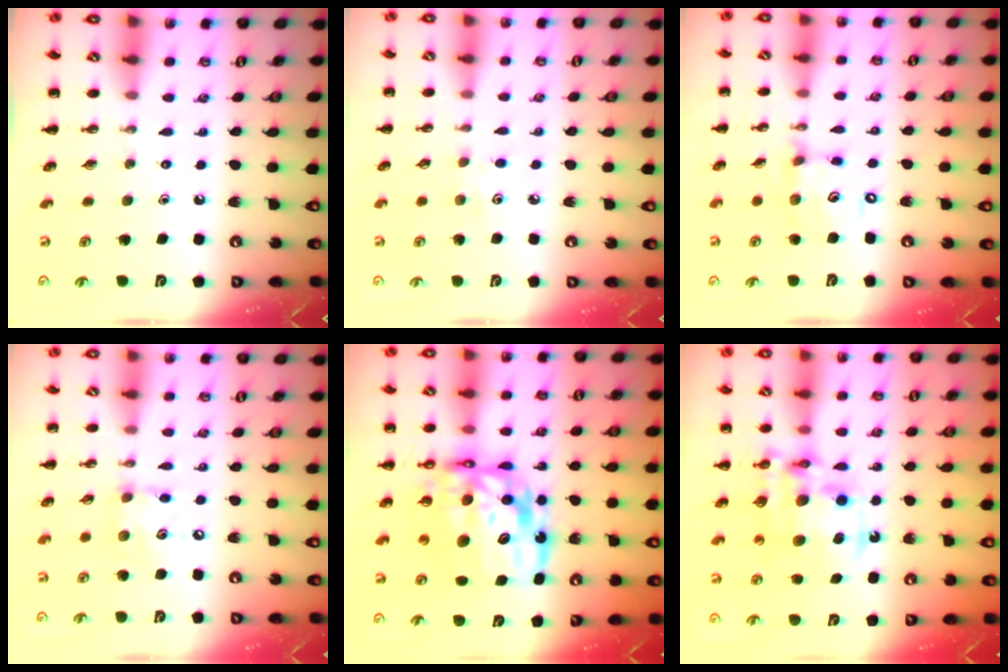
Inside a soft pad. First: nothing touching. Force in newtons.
{"total": 2.7, "press": 2.6, "slide": 0.7}
{"total": 12.1, "press": 11.8, "slide": 2.6}
{"total": 7.9, "press": 7.8, "slide": 0.7}
{"total": 17.1, "press": 16.4, "slide": 4.6}
{"total": 14.3, "press": 13.8, "slide": 3.4}